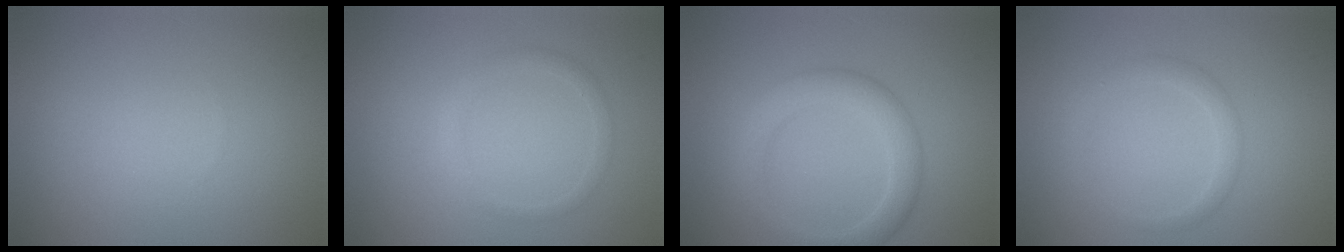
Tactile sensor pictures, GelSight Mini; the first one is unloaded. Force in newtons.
{"total": 1.3, "press": 1.3, "slide": 0.1}
{"total": 3.6, "press": 3.6, "slide": 0.1}
{"total": 1.5, "press": 1.5, "slide": 0.1}